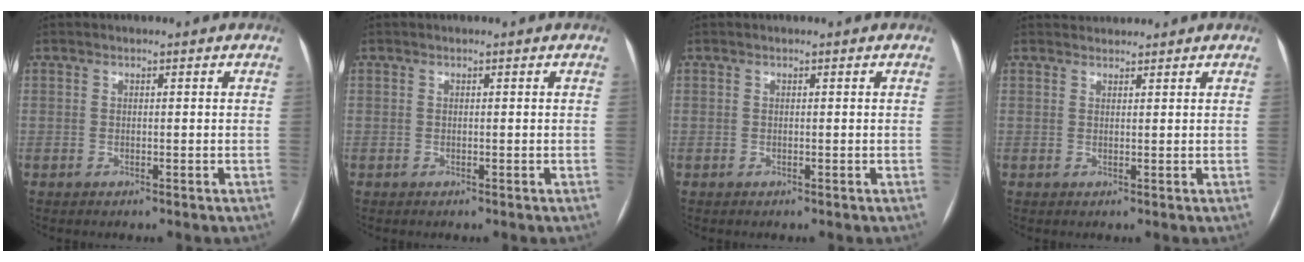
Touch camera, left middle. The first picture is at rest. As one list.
[{"total": 0.0}, {"total": 0.0}, {"total": 1.9, "force": [1.9, 0.3, -0.2], "torque": [-0.002, 0.020, 0.035]}]